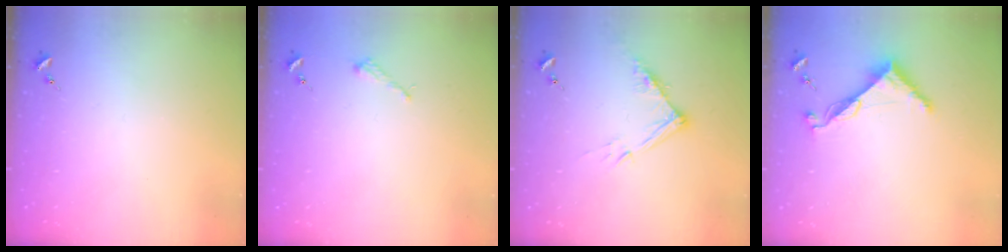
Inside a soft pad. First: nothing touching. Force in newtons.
{"total": 2.2, "press": 2.2, "slide": 0.3}
{"total": 10.5, "press": 10.5, "slide": 0.8}
{"total": 9.0, "press": 9.0, "slide": 0.6}